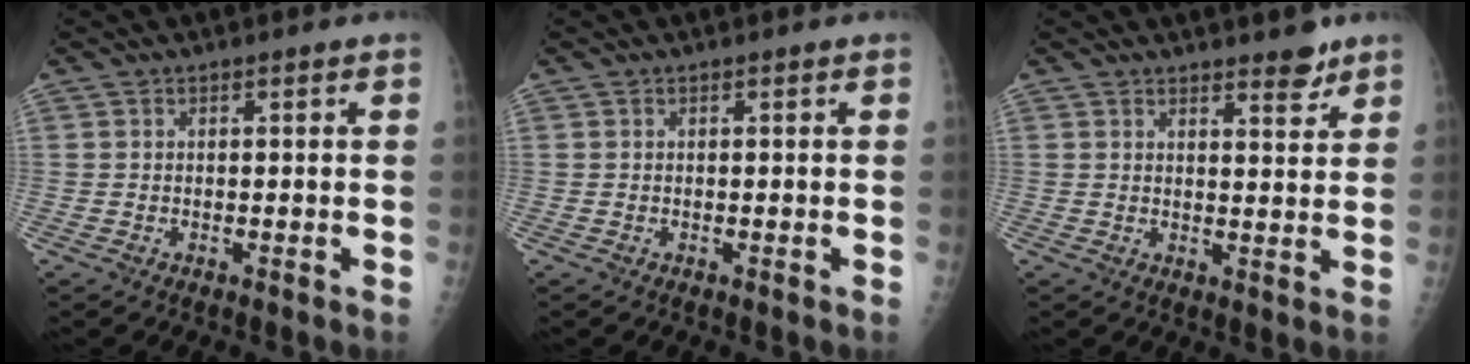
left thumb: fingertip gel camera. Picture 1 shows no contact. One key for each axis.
{"total": 0.0}
{"total": 4.0, "fx": 3.2, "fy": 1.2, "fz": 2.1, "tx": -0.015, "ty": -0.025, "tz": 0.044}